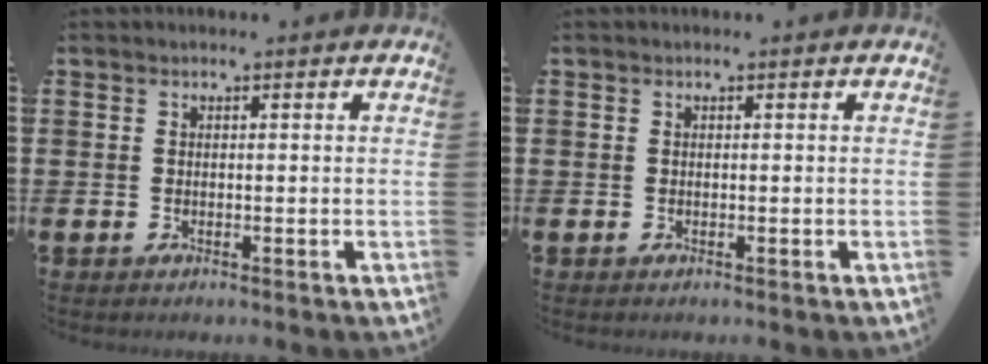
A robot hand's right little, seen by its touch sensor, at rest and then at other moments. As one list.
[{"total": 0.0}]